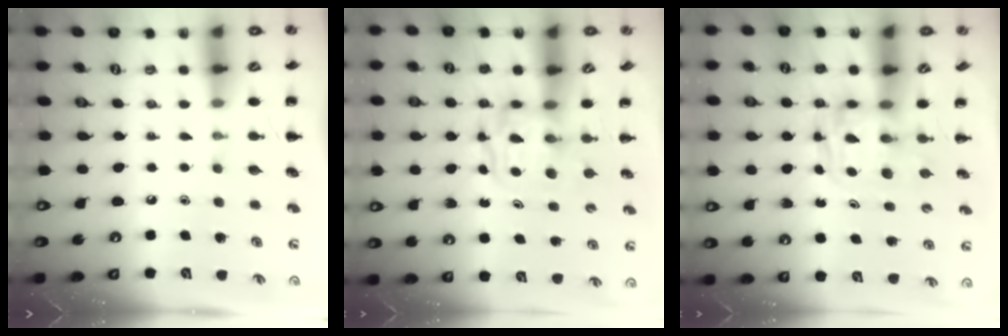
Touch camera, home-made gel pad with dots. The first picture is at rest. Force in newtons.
{"total": 3.6, "press": 3.6, "slide": 0.4}
{"total": 2.7, "press": 2.7, "slide": 0.2}